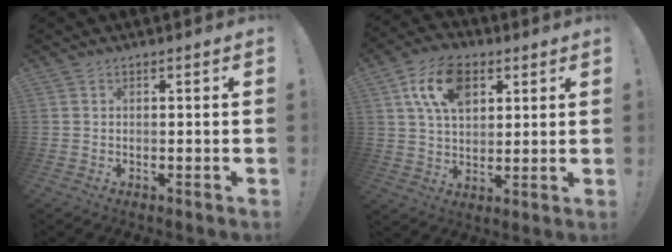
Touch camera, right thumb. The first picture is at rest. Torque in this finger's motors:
{"motor_torque": [1.33, 1.33, 0.21, -0.05, 0.06]}